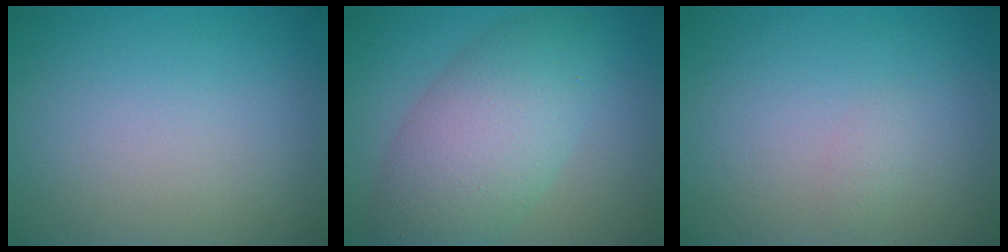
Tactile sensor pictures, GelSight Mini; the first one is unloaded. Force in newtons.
{"total": 7.3, "press": 7.3, "slide": 0.1}
{"total": 0.7, "press": 0.7, "slide": 0.1}